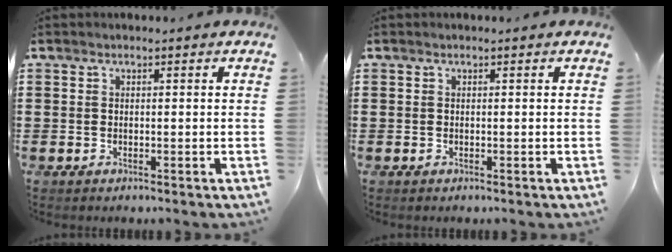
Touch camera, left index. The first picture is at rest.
{"total": 0.0}